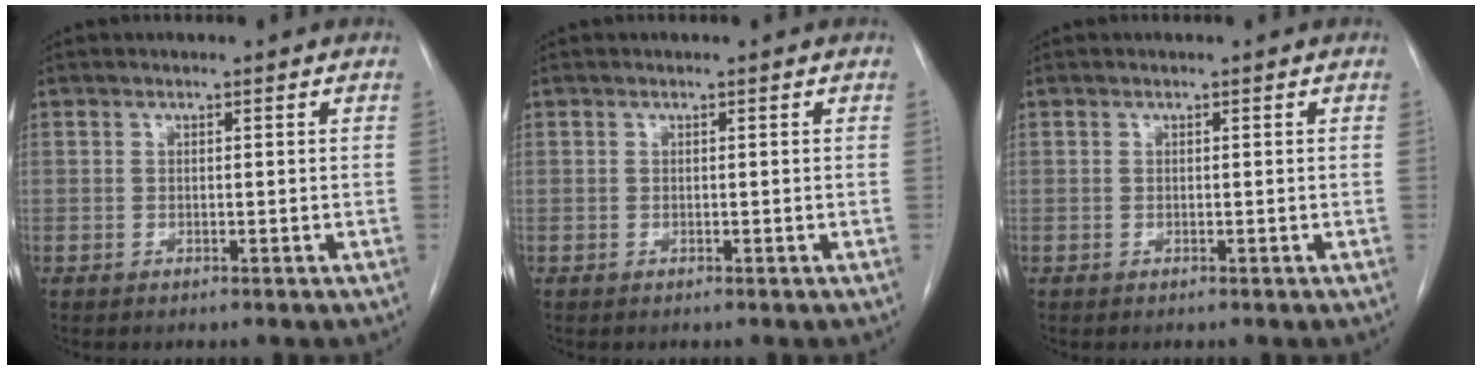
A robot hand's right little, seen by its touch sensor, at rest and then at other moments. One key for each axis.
{"total": 0.0}
{"total": 0.0}